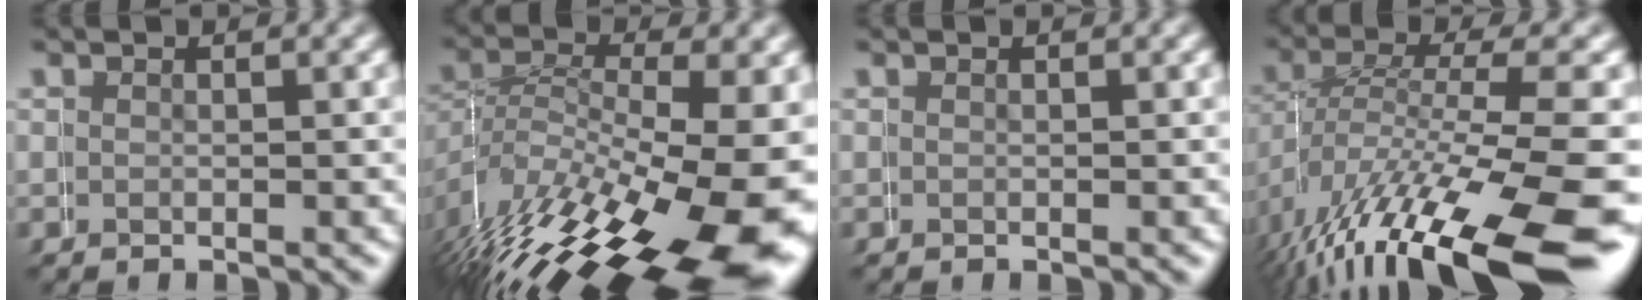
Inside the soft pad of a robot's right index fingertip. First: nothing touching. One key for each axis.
{"total": 10.9, "fx": -3.5, "fy": 5.5, "fz": 8.7, "tx": -0.138, "ty": -0.022, "tz": -0.035}
{"total": 0.0}
{"total": 9.4, "fx": -4.6, "fy": 4.0, "fz": 7.2, "tx": -0.132, "ty": -0.024, "tz": -0.052}